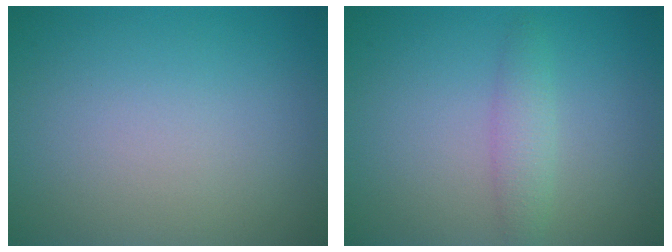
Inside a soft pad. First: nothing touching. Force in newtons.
{"total": 1.8, "press": 1.8, "slide": 0.0}